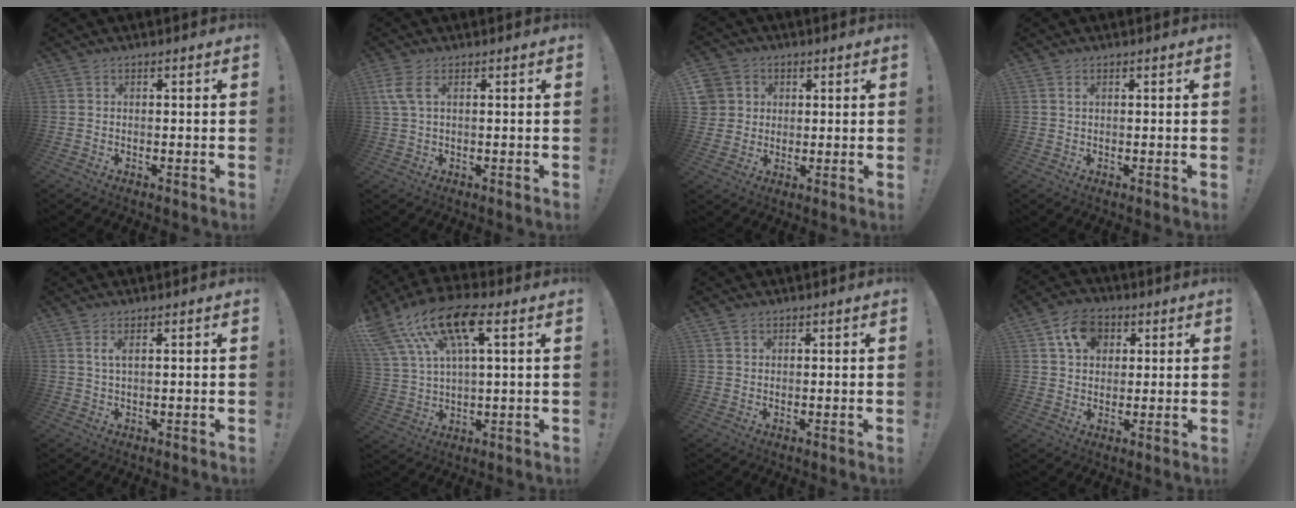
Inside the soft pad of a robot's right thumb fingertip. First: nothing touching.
{"total": 4.6, "force": [1.6, 1.7, 4.0], "torque": [-0.091, 0.001, 0.031]}
{"total": 7.0, "force": [1.4, 6.7, 1.5], "torque": [-0.028, -0.002, 0.031]}
{"total": 0.9, "force": [0.5, 0.4, 0.7], "torque": [-0.009, -0.002, 0.009]}
{"total": 2.4, "force": [0.9, 0.0, 2.2], "torque": [-0.042, 0.001, 0.015]}
{"total": 17.1, "force": [9.0, 7.1, 12.7], "torque": [-0.235, -0.029, 0.157]}
{"total": 1.6, "force": [1.1, 1.1, 0.4], "torque": [-0.006, -0.002, 0.022]}
{"total": 10.2, "force": [4.3, 7.7, 5.2], "torque": [-0.078, -0.007, 0.082]}